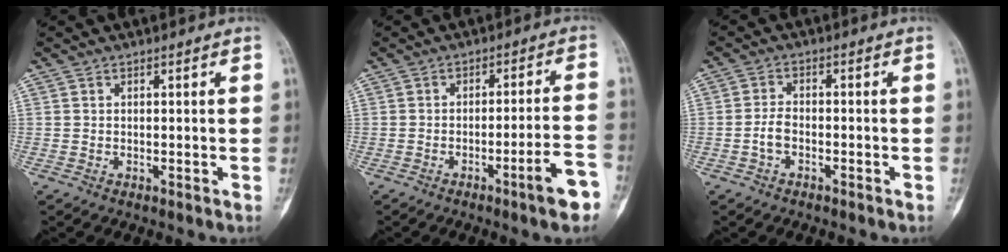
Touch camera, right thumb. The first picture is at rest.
{"total": 7.6, "force": [-4.2, 0.4, 6.3], "torque": [-0.091, 0.026, -0.058]}
{"total": 2.9, "force": [-1.3, 1.7, 2.0], "torque": [-0.040, 0.015, -0.028]}